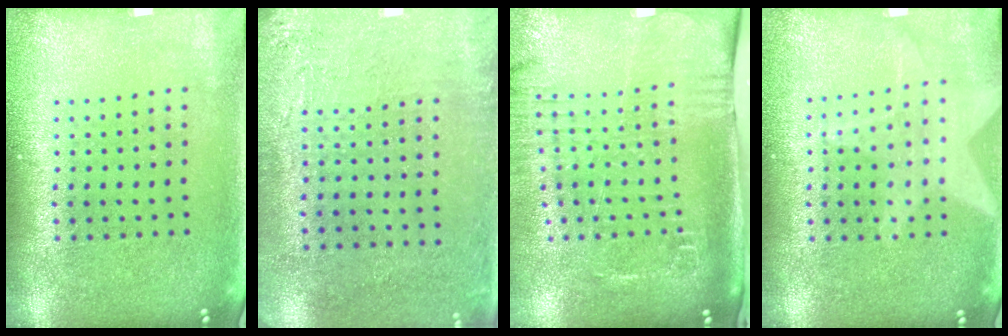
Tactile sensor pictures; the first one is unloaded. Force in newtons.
{"total": 2.8, "press": 2.3, "slide": 1.5}
{"total": 2.6, "press": 2.0, "slide": 1.6}
{"total": 0.6, "press": 0.5, "slide": 0.2}